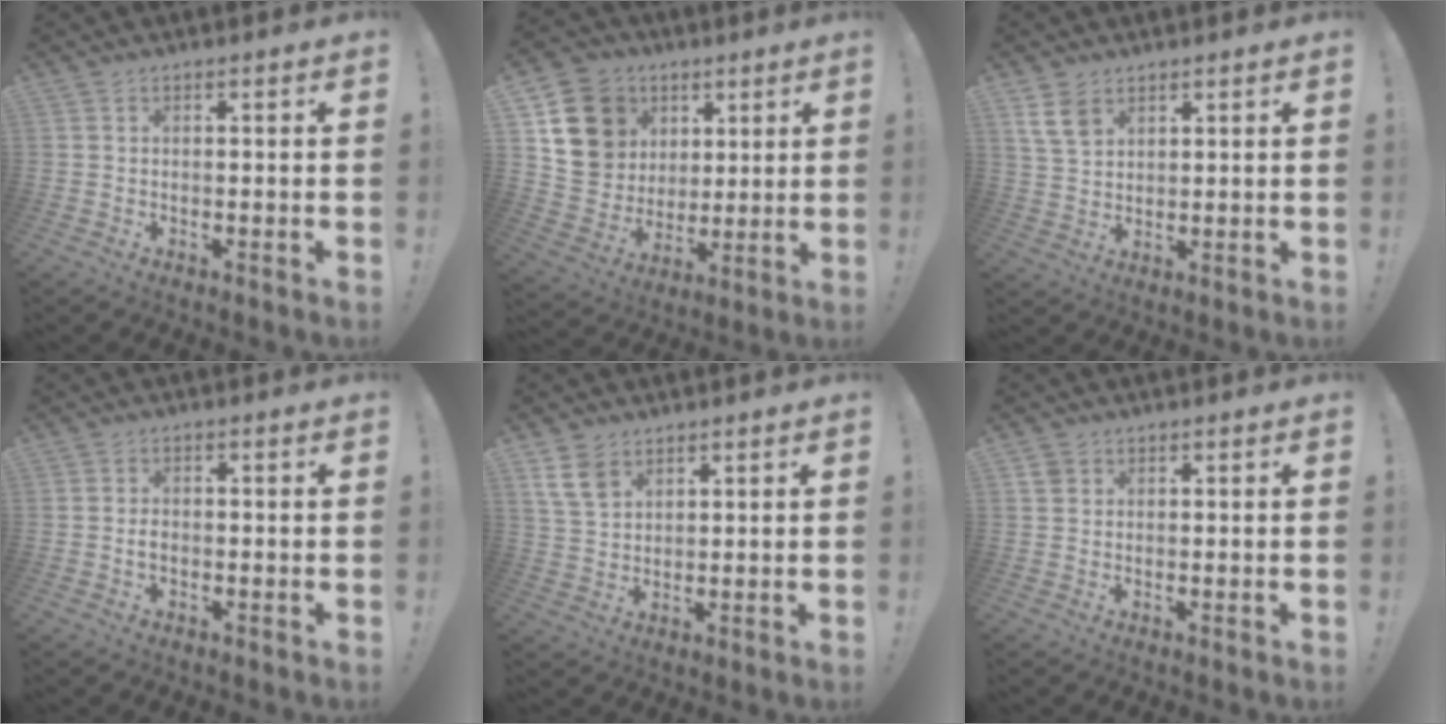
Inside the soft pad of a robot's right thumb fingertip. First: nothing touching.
{"total": 16.4, "force": [6.3, 14.0, 5.9], "torque": [-0.089, -0.018, 0.148]}
{"total": 6.9, "force": [3.9, 4.2, 3.8], "torque": [-0.057, -0.013, 0.077]}
{"total": 1.7, "force": [-0.8, 1.2, 1.0], "torque": [-0.016, 0.005, -0.015]}
{"total": 7.2, "force": [4.2, 4.5, 3.9], "torque": [-0.061, -0.014, 0.083]}
{"total": 2.2, "force": [1.3, 1.7, 0.7], "torque": [-0.015, 0.002, 0.025]}